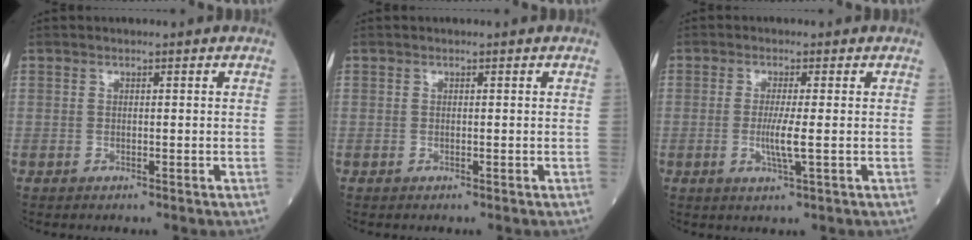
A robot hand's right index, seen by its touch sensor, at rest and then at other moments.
{"total": 0.0}
{"total": 3.7, "force": [-0.4, -0.3, 3.7], "torque": [-0.078, -0.009, -0.010]}